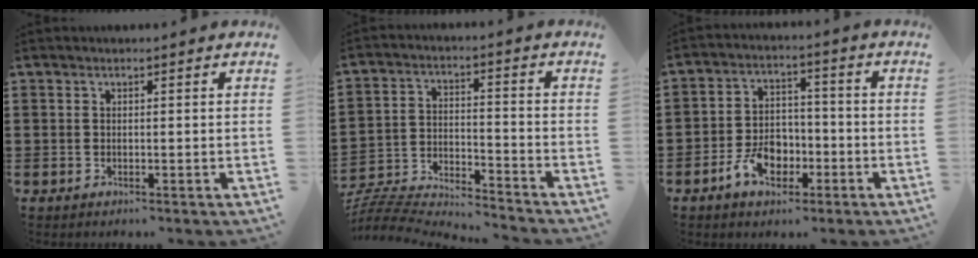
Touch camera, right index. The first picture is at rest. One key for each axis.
{"total": 6.1, "fx": -6.1, "fy": 0.2, "fz": 0.7, "tx": -0.036, "ty": -0.009, "tz": -0.130}
{"total": 6.6, "fx": -2.9, "fy": 4.6, "fz": 3.8, "tx": -0.070, "ty": 0.009, "tz": -0.056}